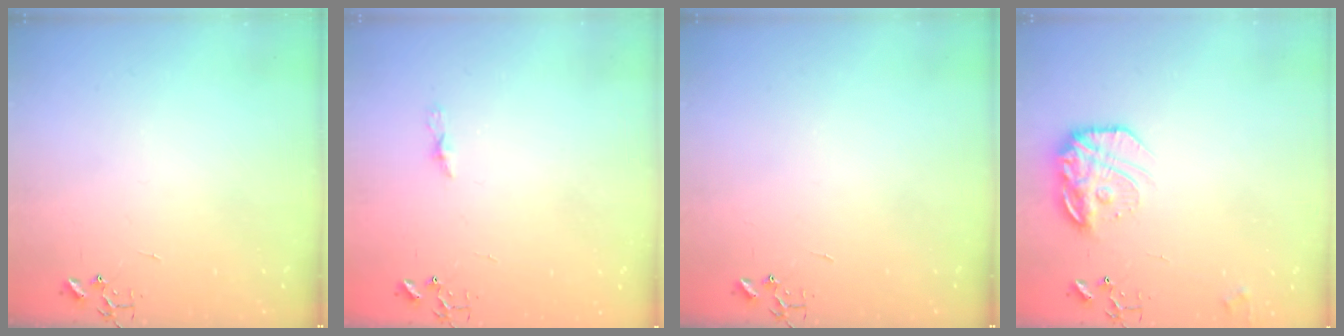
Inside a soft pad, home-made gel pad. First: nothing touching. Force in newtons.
{"total": 3.9, "press": 3.9, "slide": 0.5}
{"total": 0.0}
{"total": 16.4, "press": 16.3, "slide": 1.3}